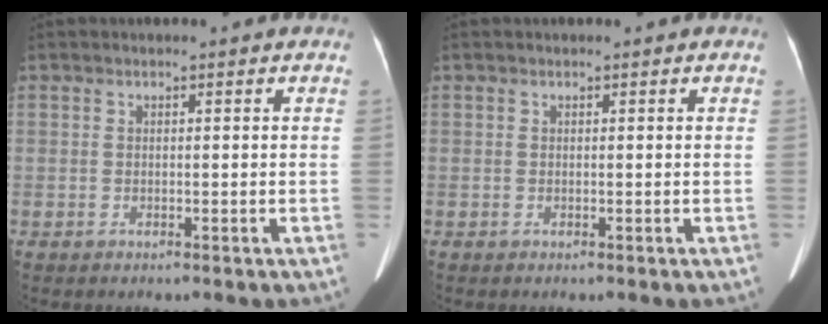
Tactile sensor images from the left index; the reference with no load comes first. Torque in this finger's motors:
{"motor_torque": [0.02, 0.02, 0.00, 0.00]}